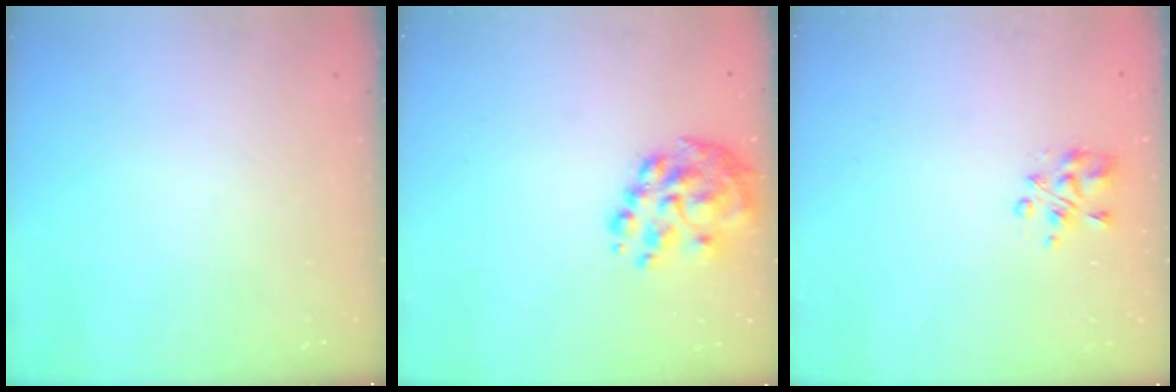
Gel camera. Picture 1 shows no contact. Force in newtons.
{"total": 9.9, "press": 9.4, "slide": 2.9}
{"total": 4.4, "press": 4.4, "slide": 0.6}